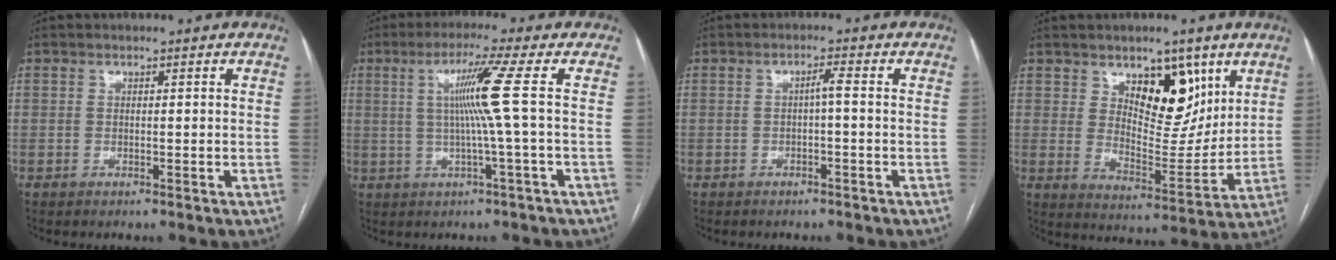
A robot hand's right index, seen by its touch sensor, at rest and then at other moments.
{"total": 7.3, "force": [0.9, -2.3, 6.8], "torque": [-0.125, 0.005, 0.024]}
{"total": 1.5, "force": [-0.2, 0.0, 1.5], "torque": [-0.023, 0.003, -0.003]}
{"total": 10.8, "force": [5.8, 5.1, 7.6], "torque": [-0.109, -0.008, 0.103]}